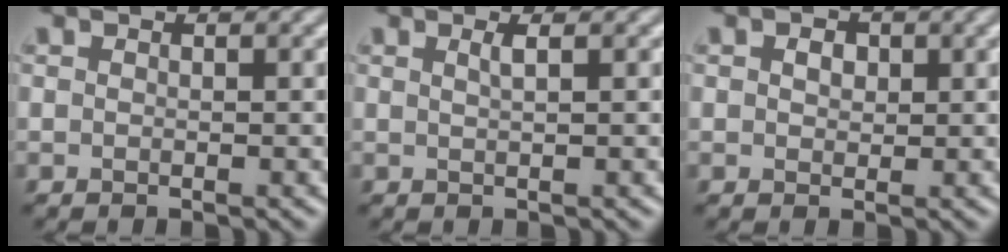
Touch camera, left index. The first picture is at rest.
{"total": 1.2, "force": [0.5, 0.4, 1.1], "torque": [-0.013, 0.002, 0.006]}
{"total": 1.5, "force": [0.5, 1.2, 0.8], "torque": [-0.013, 0.001, 0.006]}